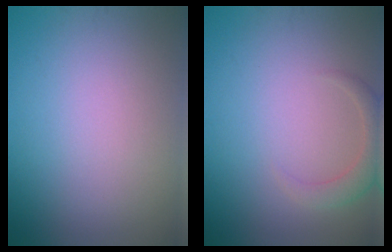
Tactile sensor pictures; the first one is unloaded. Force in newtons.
{"total": 2.1, "press": 2.1, "slide": 0.3}